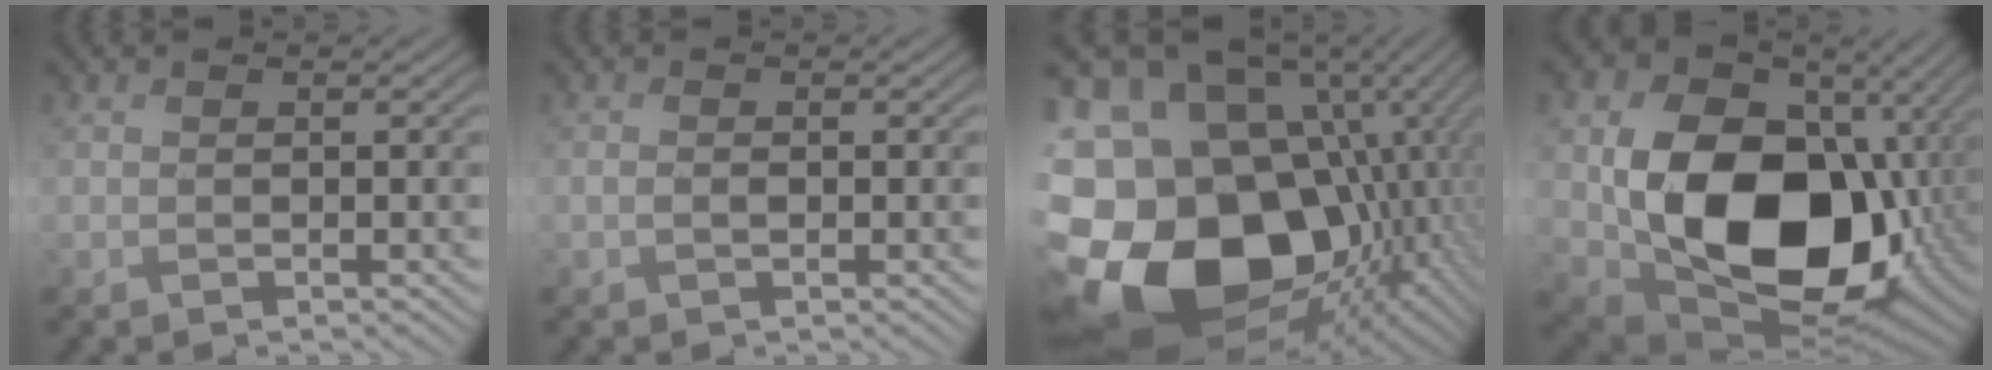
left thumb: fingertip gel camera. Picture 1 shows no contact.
{"total": 0.8, "force": [-0.2, 0.4, 0.7], "torque": [-0.017, 0.000, -0.003]}
{"total": 23.1, "force": [-3.7, 17.9, 14.1], "torque": [-0.308, -0.053, -0.048]}
{"total": 19.0, "force": [-1.1, 14.0, 12.8], "torque": [-0.257, -0.060, 0.006]}